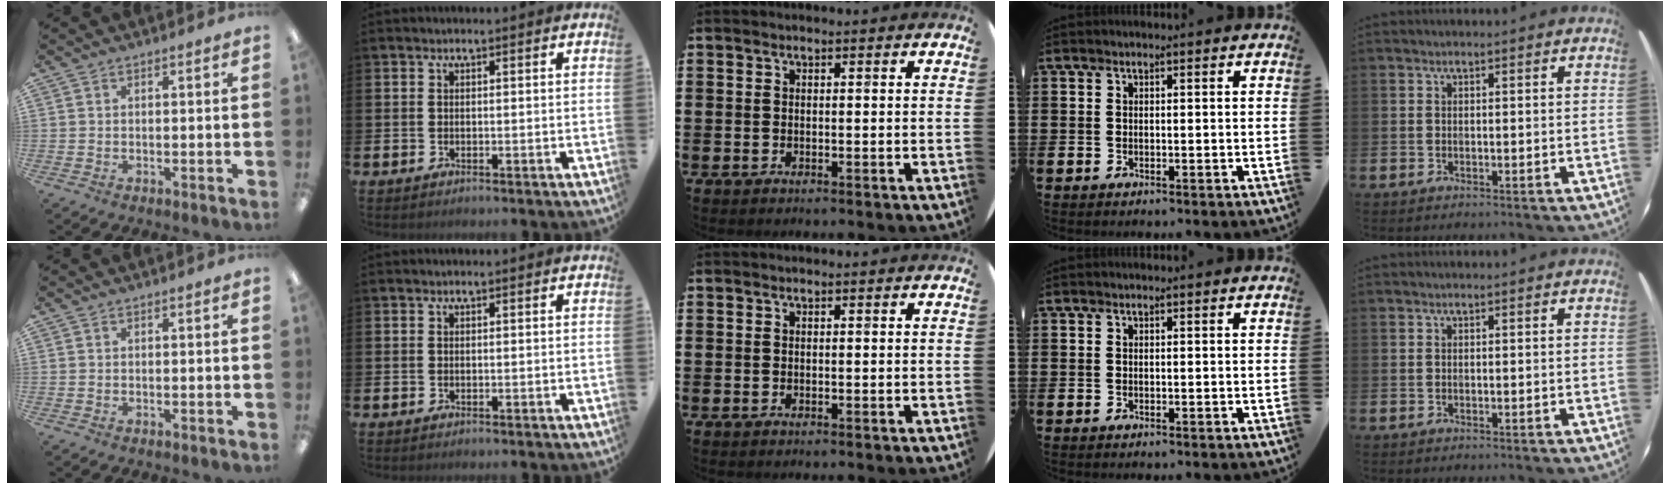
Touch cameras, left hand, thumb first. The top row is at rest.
{}